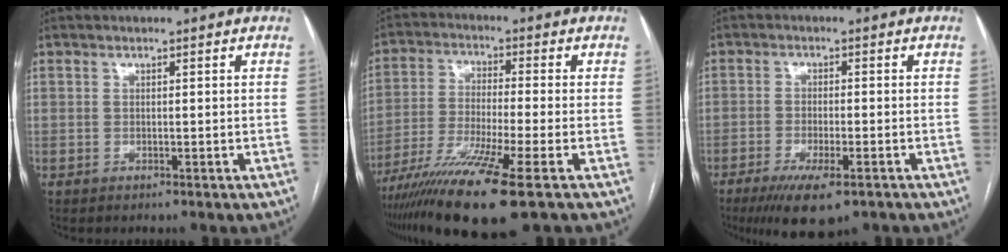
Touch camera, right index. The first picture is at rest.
{"total": 13.8, "force": [-8.6, -0.6, 10.8], "torque": [-0.219, -0.038, -0.155]}
{"total": 8.8, "force": [-5.7, 1.9, 6.4], "torque": [-0.106, -0.019, -0.087]}